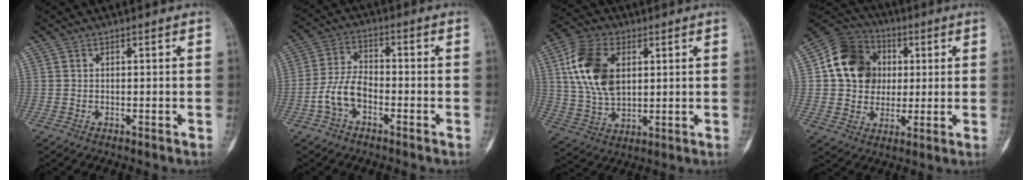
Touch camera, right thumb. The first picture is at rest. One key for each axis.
{"total": 7.1, "fx": -2.9, "fy": 4.1, "fz": 5.0, "tx": -0.097, "ty": 0.029, "tz": -0.064}
{"total": 14.5, "fx": 3.8, "fy": 9.1, "fz": 10.8, "tx": -0.203, "ty": -0.002, "tz": 0.074}
{"total": 14.8, "fx": 2.5, "fy": 12.6, "fz": 7.4, "tx": -0.104, "ty": 0.011, "tz": 0.040}